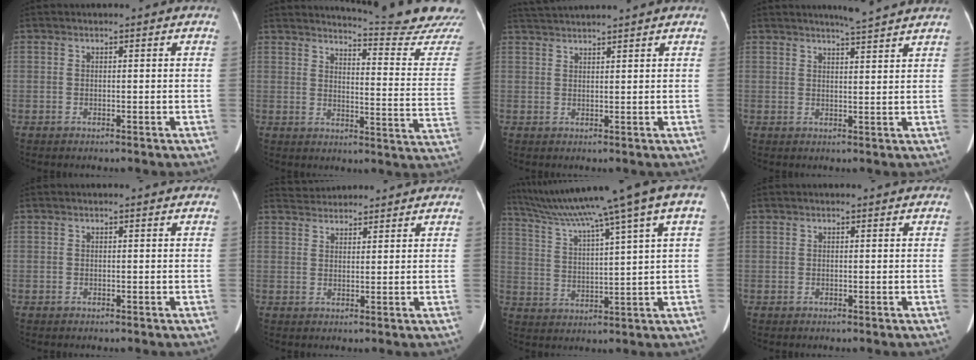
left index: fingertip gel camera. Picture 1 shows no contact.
{"total": 18.0, "force": [17.4, -2.0, 4.0], "torque": [-0.065, -0.138, 0.197]}
{"total": 5.1, "force": [4.7, -1.1, 1.4], "torque": [-0.023, 0.028, 0.085]}
{"total": 5.2, "force": [4.8, -0.8, 1.9], "torque": [-0.032, 0.000, 0.060]}
{"total": 0.0}
{"total": 6.6, "force": [6.3, 1.4, 0.9], "torque": [-0.013, 0.038, 0.093]}
{"total": 16.6, "force": [12.0, -1.8, 11.4], "torque": [-0.189, 0.014, 0.182]}
{"total": 1.1, "force": [1.0, 0.2, 0.2], "torque": [-0.010, 0.017, 0.013]}